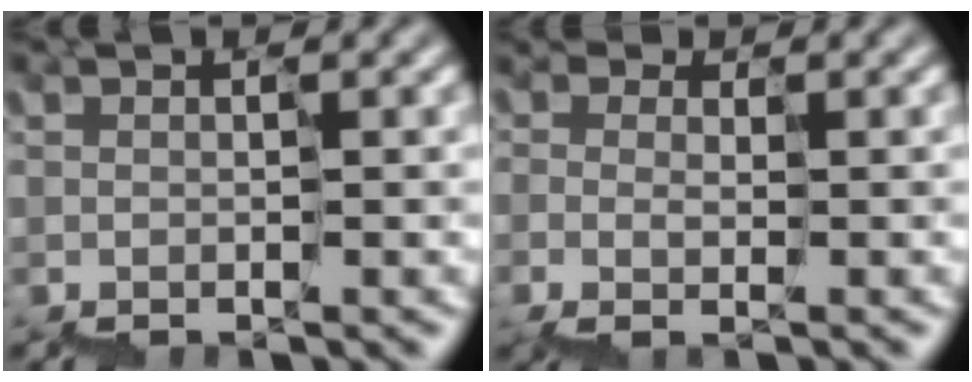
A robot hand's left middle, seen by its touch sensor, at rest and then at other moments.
{"total": 0.7, "force": [-0.3, 0.4, 0.4], "torque": [-0.009, -0.001, -0.004]}